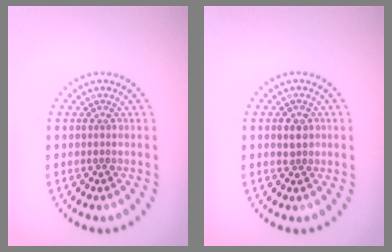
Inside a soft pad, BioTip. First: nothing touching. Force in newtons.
{"total": 1.5, "press": 1.5, "slide": 0.1}